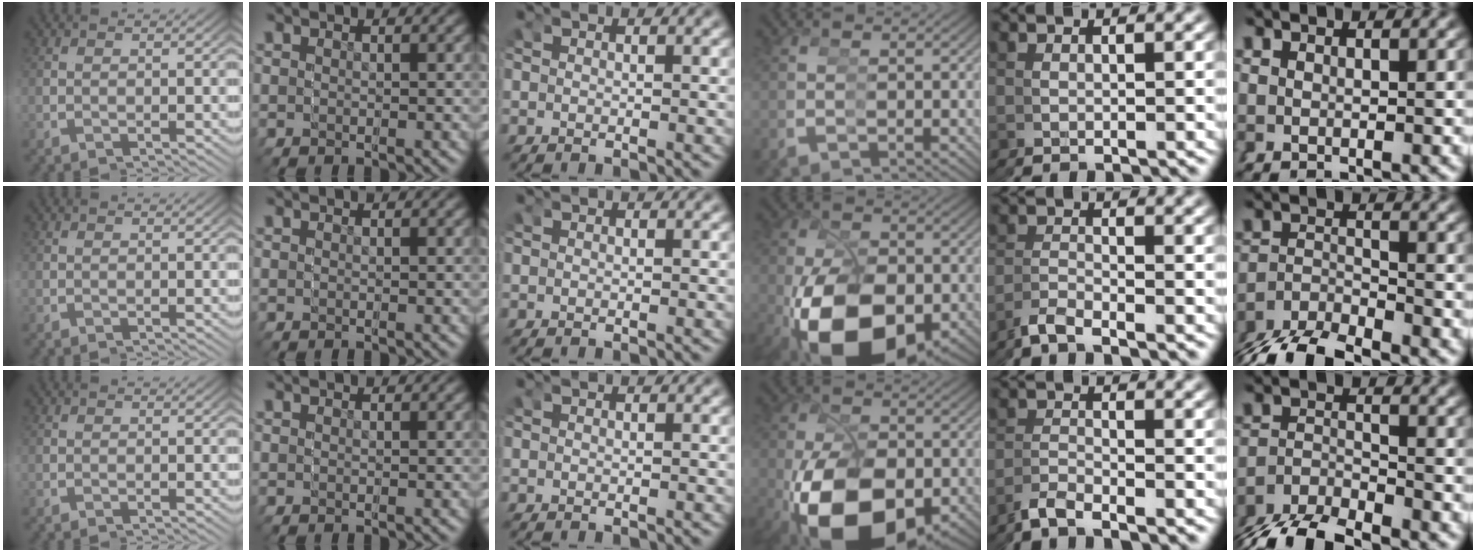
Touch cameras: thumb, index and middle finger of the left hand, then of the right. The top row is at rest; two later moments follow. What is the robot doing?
{"motion": "grasp_and_lifting", "object": "markers"}